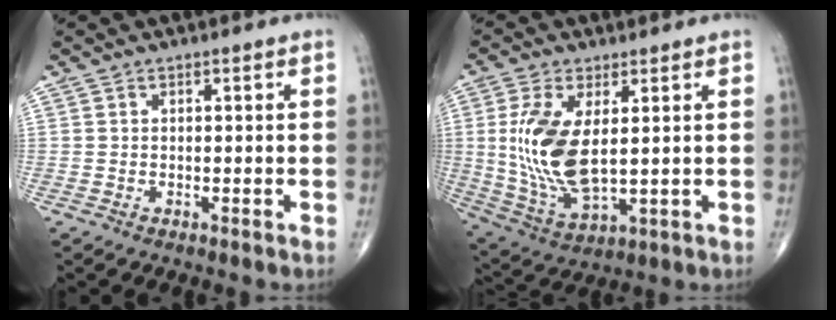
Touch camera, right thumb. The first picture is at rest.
{"total": 13.9, "force": [1.9, 6.3, 12.3], "torque": [-0.259, -0.018, 0.050]}